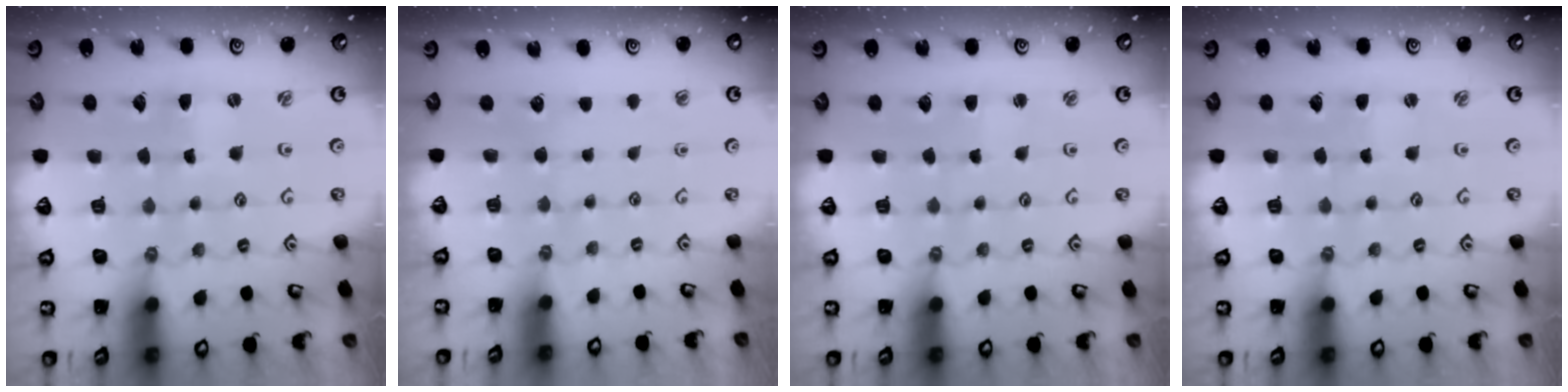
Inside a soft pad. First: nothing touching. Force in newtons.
{"total": 0.0}
{"total": 2.2, "press": 2.2, "slide": 0.3}
{"total": 0.0}